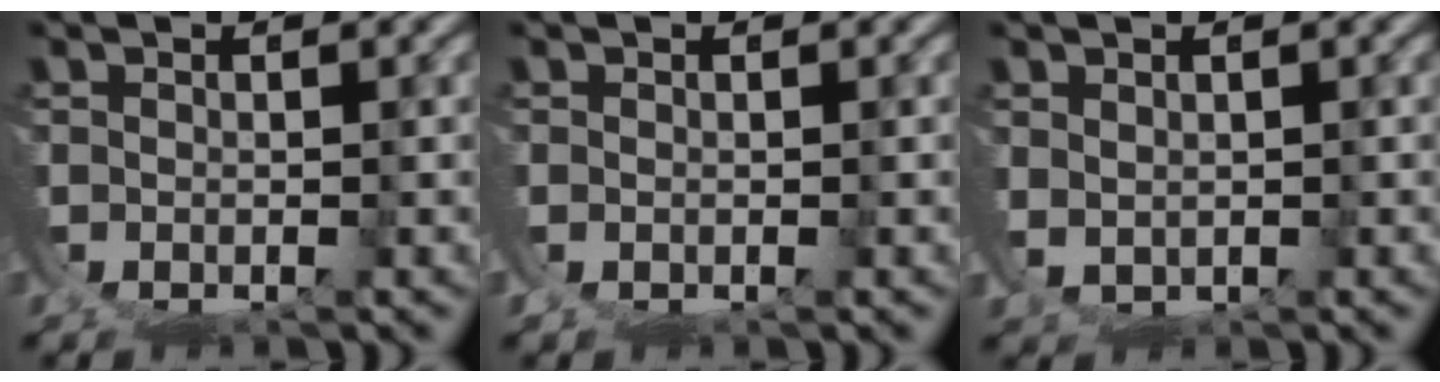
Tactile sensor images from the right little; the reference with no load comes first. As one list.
[{"total": 0.9, "force": [0.0, 0.8, 0.4], "torque": [-0.018, 0.000, -0.003]}, {"total": 1.7, "force": [0.6, 1.4, 0.8], "torque": [-0.016, -0.008, 0.017]}]